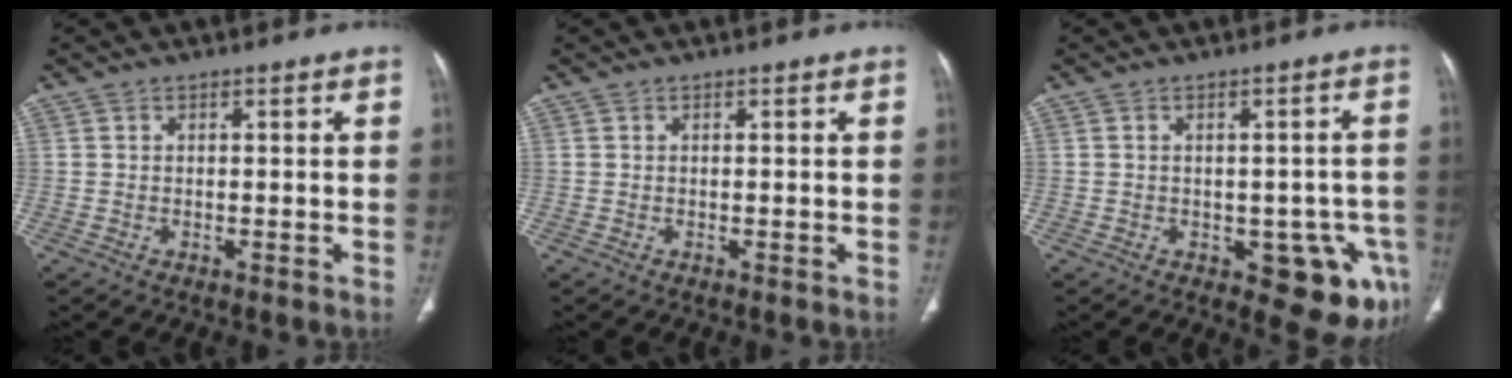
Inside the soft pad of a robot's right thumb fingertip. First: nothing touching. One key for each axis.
{"total": 0.0}
{"total": 10.6, "fx": -4.3, "fy": 5.1, "fz": 8.3, "tx": -0.062, "ty": 0.012, "tz": -0.045}